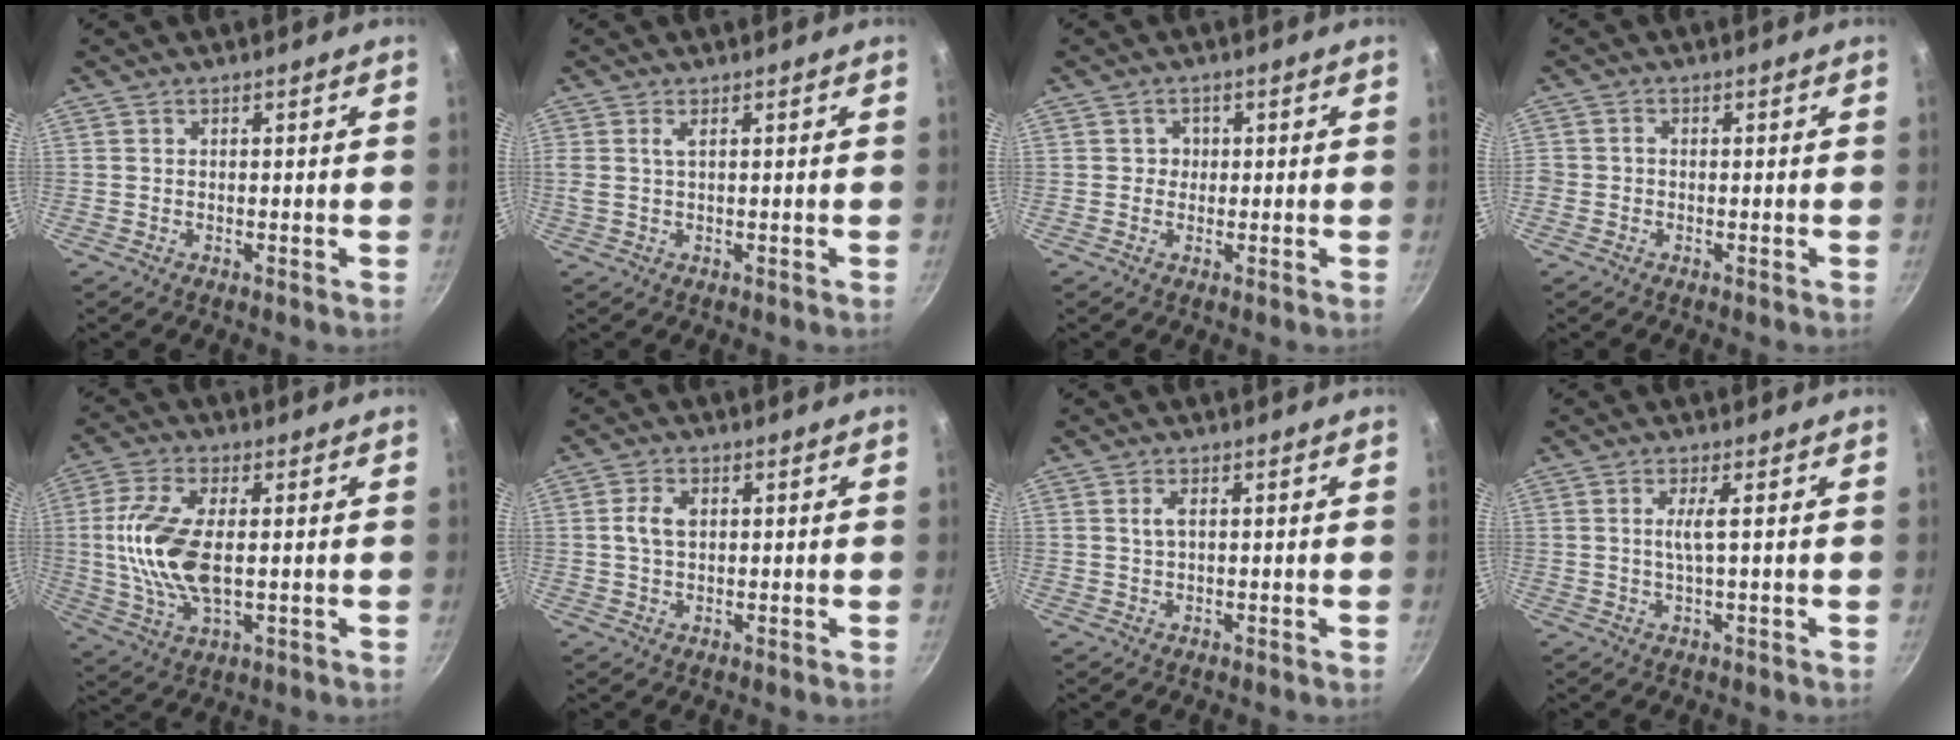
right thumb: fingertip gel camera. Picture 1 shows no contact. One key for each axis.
{"total": 1.6, "fx": 0.6, "fy": 0.4, "fz": 1.5, "tx": -0.044, "ty": 0.008, "tz": 0.018}
{"total": 1.9, "fx": 0.1, "fy": 1.8, "fz": 0.6, "tx": 0.005, "ty": 0.005, "tz": -0.001}
{"total": 1.6, "fx": -0.4, "fy": 1.3, "fz": 0.7, "tx": -0.007, "ty": 0.004, "tz": -0.012}
{"total": 13.8, "fx": 0.4, "fy": 6.5, "fz": 12.1, "tx": -0.260, "ty": -0.007, "tz": 0.010}
{"total": 4.1, "fx": 0.7, "fy": 2.6, "fz": 3.1, "tx": -0.063, "ty": 0.004, "tz": 0.013}
{"total": 1.8, "fx": 0.5, "fy": 0.8, "fz": 1.5, "tx": -0.034, "ty": 0.003, "tz": 0.012}
{"total": 2.7, "fx": 0.4, "fy": 0.1, "fz": 2.7, "tx": -0.066, "ty": -0.001, "tz": 0.009}